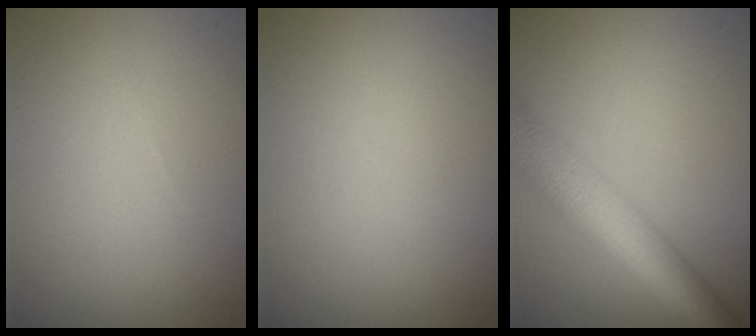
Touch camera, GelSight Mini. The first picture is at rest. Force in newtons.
{"total": 0.0}
{"total": 8.6, "press": 8.6, "slide": 0.4}